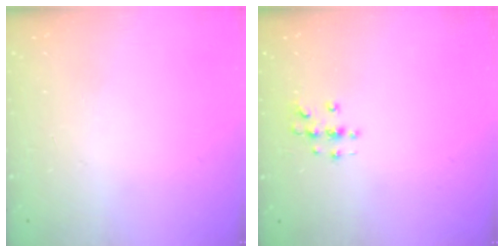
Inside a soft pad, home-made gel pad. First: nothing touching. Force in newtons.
{"total": 3.4, "press": 3.4, "slide": 0.4}